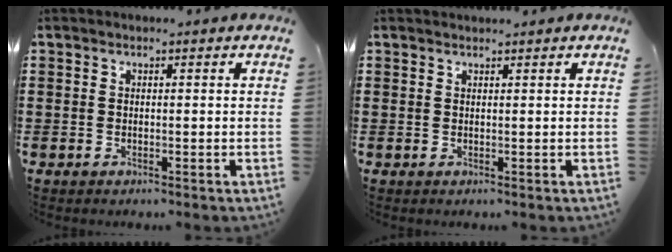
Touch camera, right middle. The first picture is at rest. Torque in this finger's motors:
{"motor_torque": [0.03, 0.00, -0.01, 0.00]}